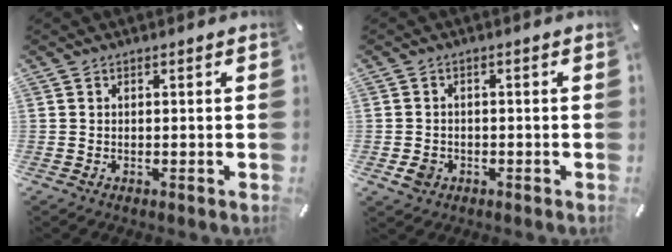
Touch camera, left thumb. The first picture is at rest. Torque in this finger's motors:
{"motor_torque": [0.23, 0.70, 0.21, 0.13, 0.06]}